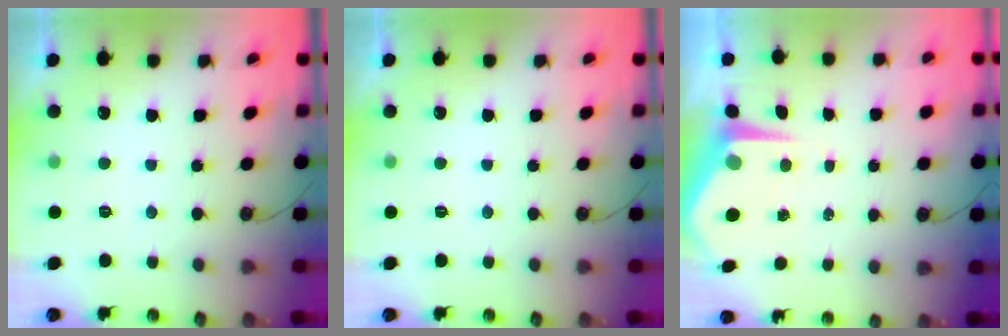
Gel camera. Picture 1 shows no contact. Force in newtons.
{"total": 0.0}
{"total": 6.1, "press": 6.0, "slide": 0.5}